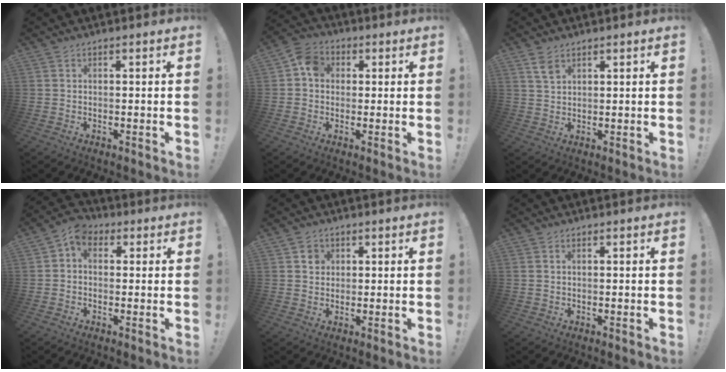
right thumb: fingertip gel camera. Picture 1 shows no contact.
{"total": 7.2, "force": [0.9, 6.0, 3.9], "torque": [-0.054, 0.016, 0.019]}
{"total": 3.6, "force": [2.4, 1.9, 1.9], "torque": [-0.023, -0.016, 0.043]}
{"total": 4.7, "force": [0.6, 3.8, 2.8], "torque": [-0.048, 0.007, 0.013]}
{"total": 3.5, "force": [1.0, 3.3, 0.4], "torque": [0.004, -0.004, 0.017]}
{"total": 0.6, "force": [0.3, 0.4, 0.4], "torque": [-0.009, 0.002, 0.006]}